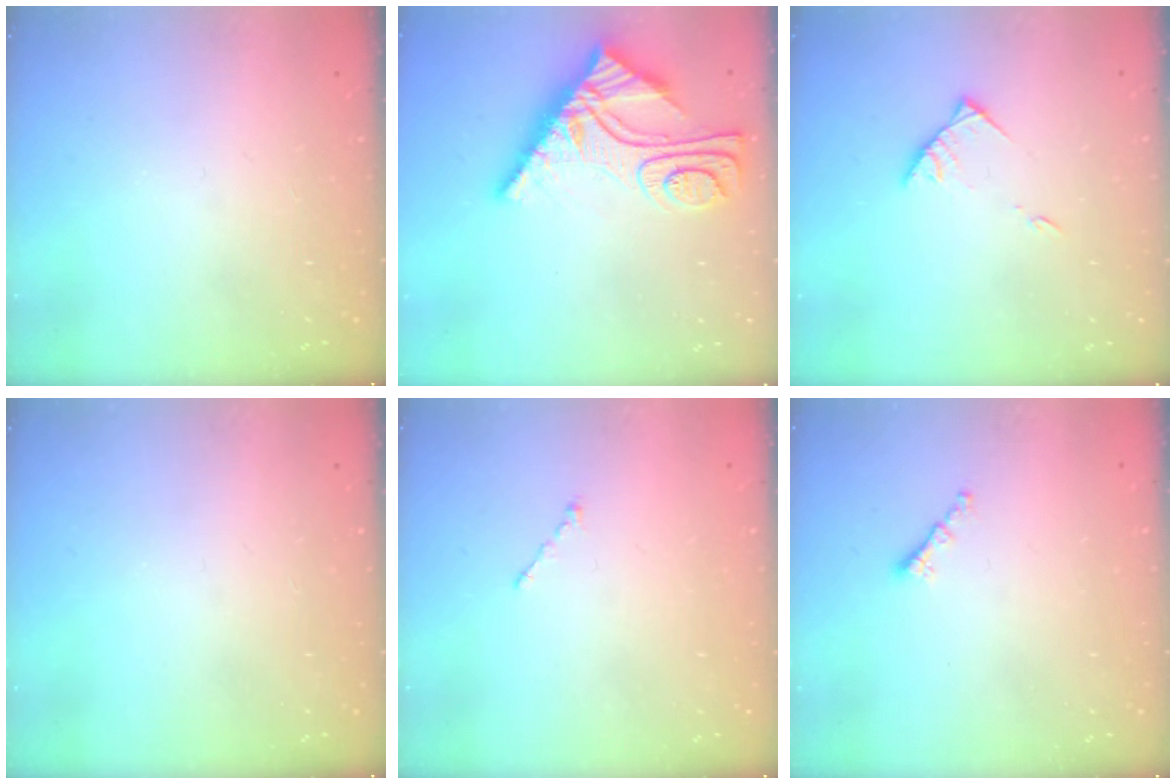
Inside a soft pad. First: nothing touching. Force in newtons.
{"total": 13.2, "press": 13.1, "slide": 1.5}
{"total": 4.2, "press": 4.1, "slide": 0.6}
{"total": 0.0}
{"total": 0.7, "press": 0.7, "slide": 0.2}
{"total": 1.2, "press": 1.1, "slide": 0.5}